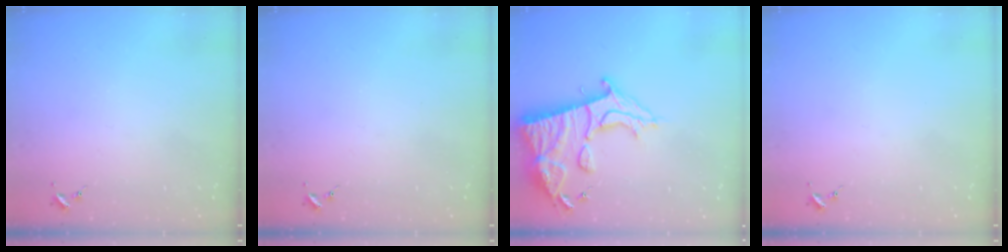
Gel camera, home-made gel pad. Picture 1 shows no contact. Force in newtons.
{"total": 0.0}
{"total": 20.1, "press": 20.0, "slide": 1.7}
{"total": 0.0}